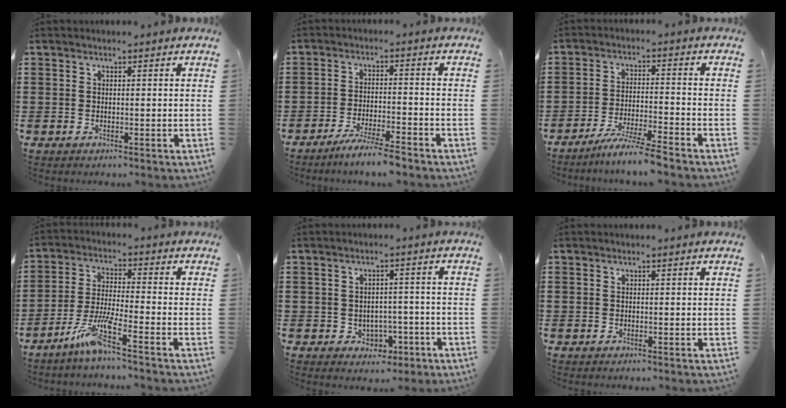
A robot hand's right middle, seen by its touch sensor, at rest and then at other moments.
{"total": 5.1, "force": [-4.5, -0.3, 2.3], "torque": [-0.051, -0.014, -0.086]}
{"total": 6.2, "force": [-5.4, -0.8, 2.8], "torque": [-0.056, -0.020, -0.102]}
{"total": 6.9, "force": [-4.7, 0.4, 5.1], "torque": [-0.108, -0.009, -0.091]}
{"total": 2.7, "force": [-1.3, 2.1, 1.0], "torque": [-0.020, 0.000, -0.031]}
{"total": 0.0}